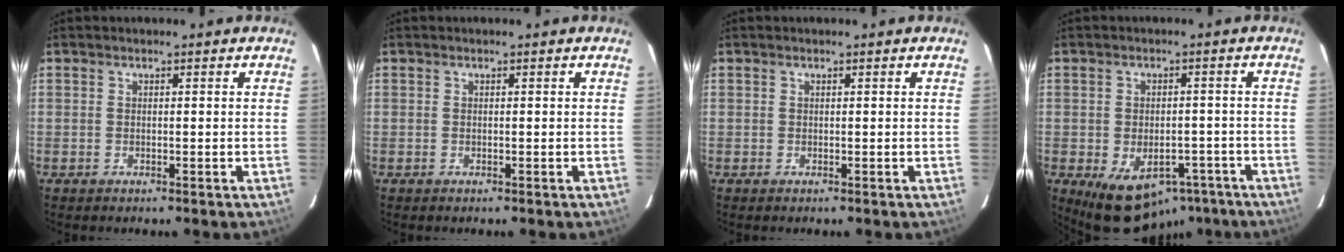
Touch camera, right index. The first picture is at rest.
{"total": 0.0}
{"total": 0.0}
{"total": 11.5, "force": [-7.0, 7.4, 5.5], "torque": [-0.103, 0.009, -0.072]}